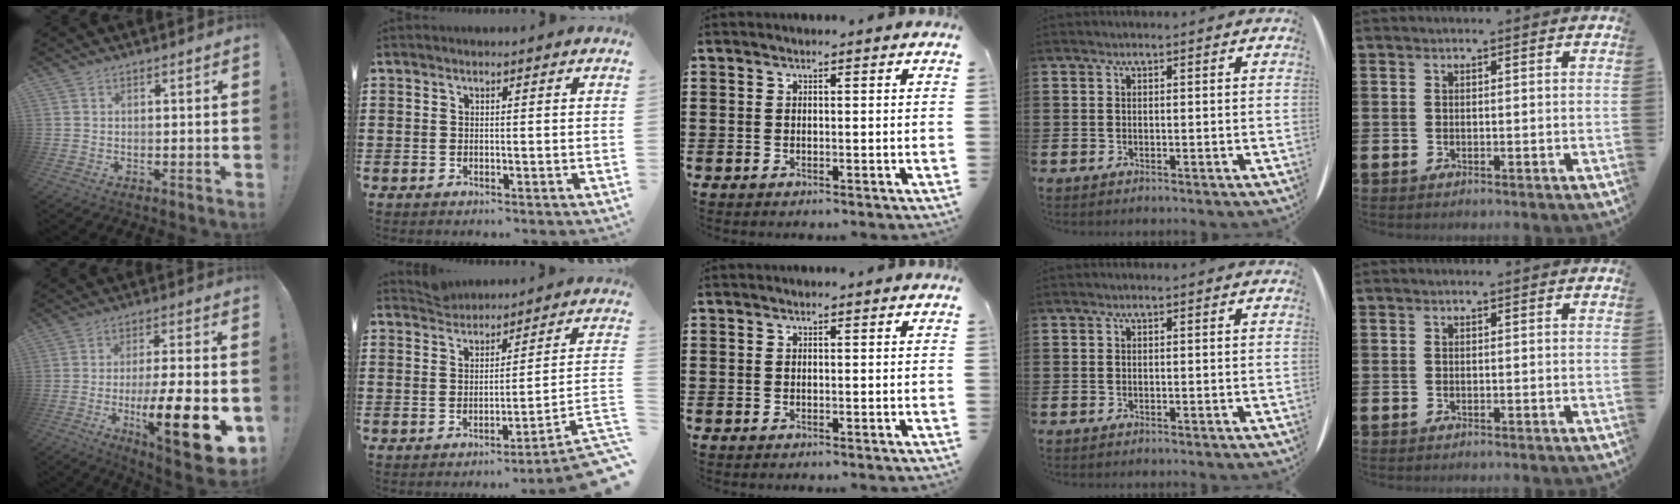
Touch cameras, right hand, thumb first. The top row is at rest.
{"thumb": {"total": 18.5, "force": [-5.3, 3.7, 17.3], "torque": [-0.269, 0.011, -0.077]}, "index": {"total": 2.5, "force": [-0.9, -0.4, 2.3], "torque": [-0.045, -0.012, -0.015]}}